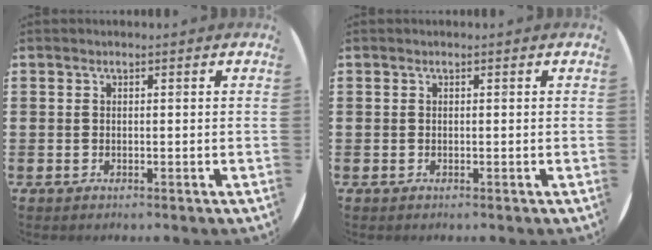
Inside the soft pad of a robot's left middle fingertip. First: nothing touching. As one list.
[{"total": 0.0}]